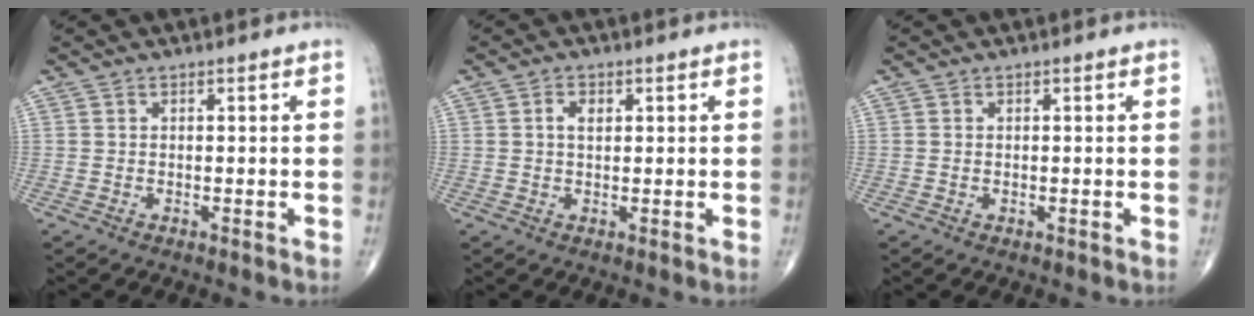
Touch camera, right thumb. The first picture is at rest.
{"total": 2.3, "force": [0.6, 1.5, 1.7], "torque": [-0.022, 0.002, 0.009]}
{"total": 0.0}